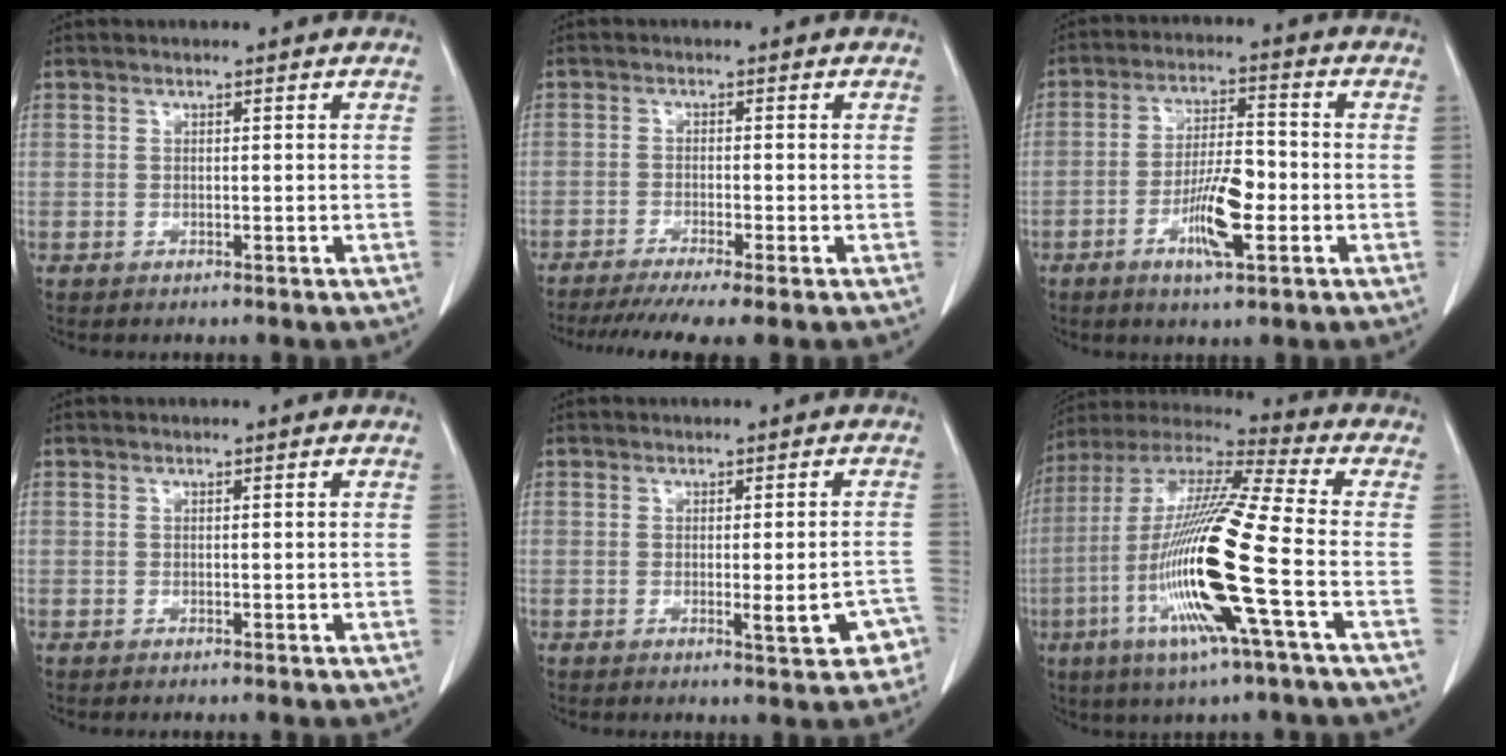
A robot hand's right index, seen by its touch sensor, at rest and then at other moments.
{"total": 8.6, "force": [-6.7, -0.4, 5.4], "torque": [-0.079, -0.018, -0.104]}
{"total": 8.6, "force": [-2.9, 1.8, 7.9], "torque": [-0.148, 0.000, -0.051]}
{"total": 0.0}
{"total": 4.9, "force": [-1.9, 1.1, 4.4], "torque": [-0.043, 0.002, -0.022]}
{"total": 20.2, "force": [-5.6, -0.2, 19.5], "torque": [-0.408, -0.023, -0.119]}